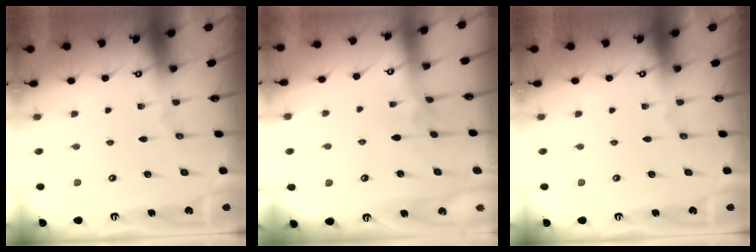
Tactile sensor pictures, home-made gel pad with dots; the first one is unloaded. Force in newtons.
{"total": 3.8, "press": 3.8, "slide": 0.2}
{"total": 0.0}